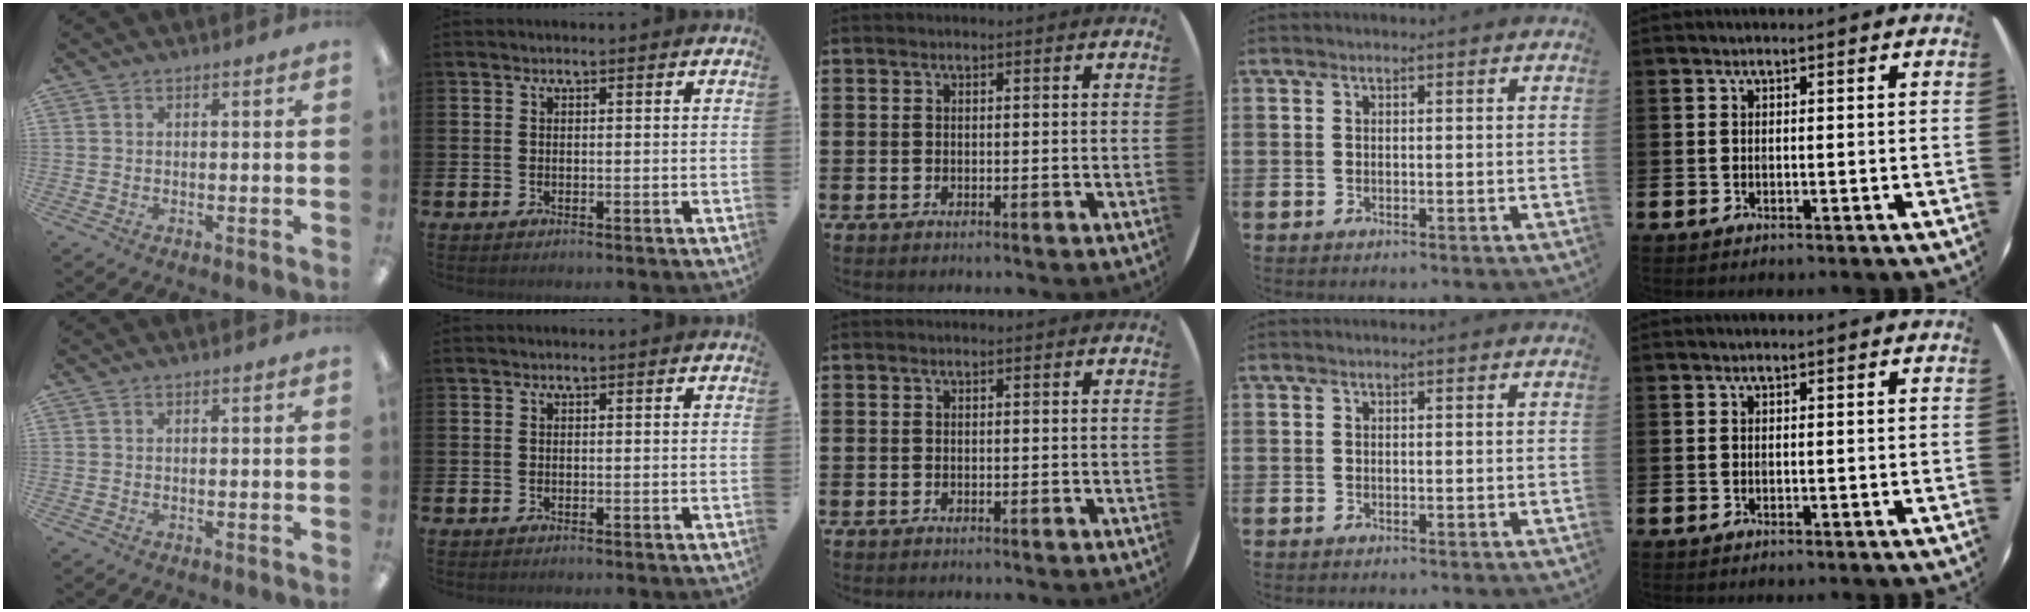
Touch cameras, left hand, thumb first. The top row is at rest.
{}